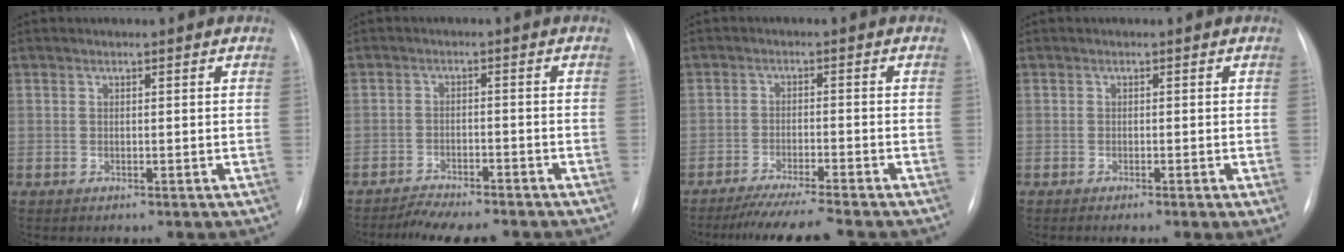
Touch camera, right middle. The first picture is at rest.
{"total": 7.2, "force": [-6.6, 0.8, 2.7], "torque": [-0.036, -0.011, -0.102]}
{"total": 7.8, "force": [-6.9, -1.2, 3.5], "torque": [-0.046, -0.029, -0.113]}
{"total": 2.4, "force": [-1.1, 0.0, 2.1], "torque": [-0.024, -0.007, -0.018]}